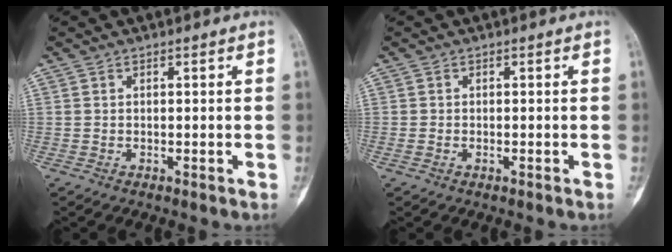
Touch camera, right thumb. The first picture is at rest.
{"total": 1.0, "force": [-0.4, 0.5, 0.7], "torque": [-0.021, 0.009, -0.004]}